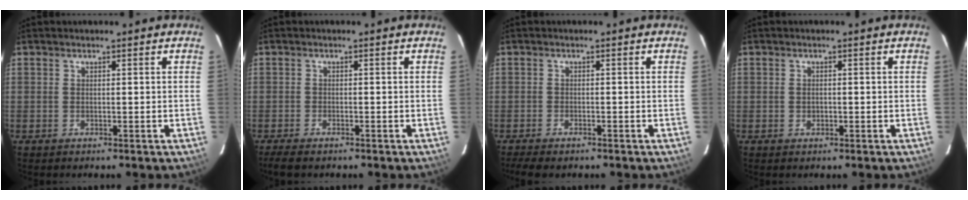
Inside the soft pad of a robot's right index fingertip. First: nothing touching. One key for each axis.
{"total": 3.9, "fx": -3.1, "fy": 0.9, "fz": 2.1, "tx": -0.055, "ty": -0.015, "tz": -0.057}
{"total": 4.8, "fx": -3.9, "fy": 1.4, "fz": 2.5, "tx": -0.065, "ty": -0.016, "tz": -0.068}
{"total": 1.0, "fx": -0.2, "fy": 0.8, "fz": 0.5, "tx": -0.008, "ty": 0.002, "tz": -0.003}